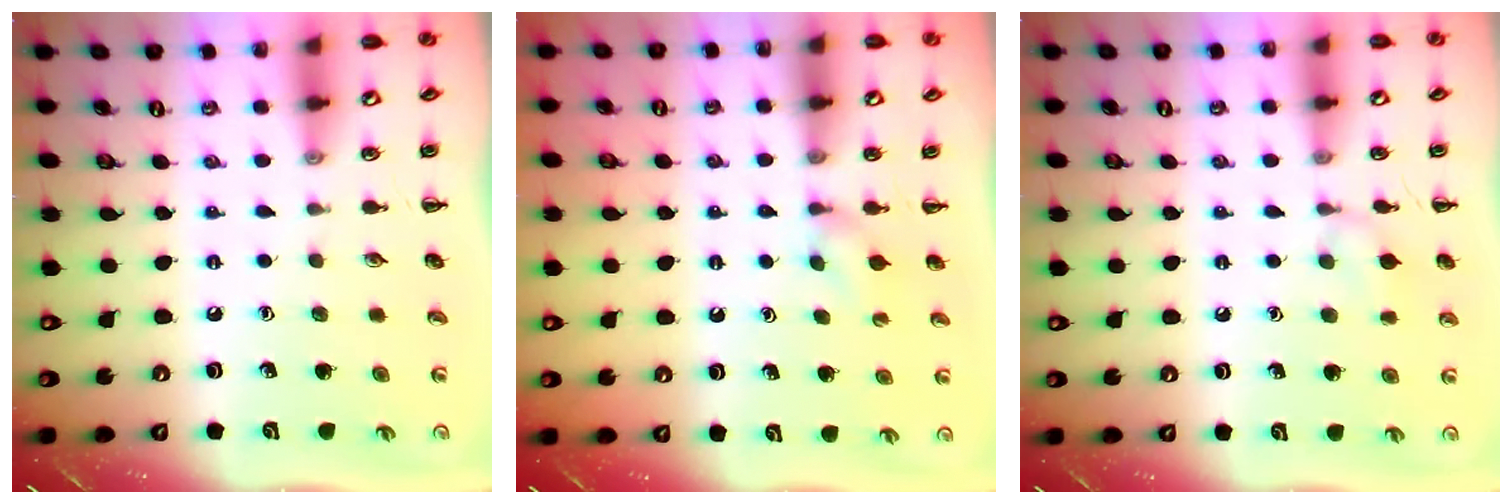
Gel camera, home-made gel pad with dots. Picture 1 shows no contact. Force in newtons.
{"total": 2.9, "press": 2.7, "slide": 1.0}
{"total": 7.3, "press": 6.9, "slide": 2.1}